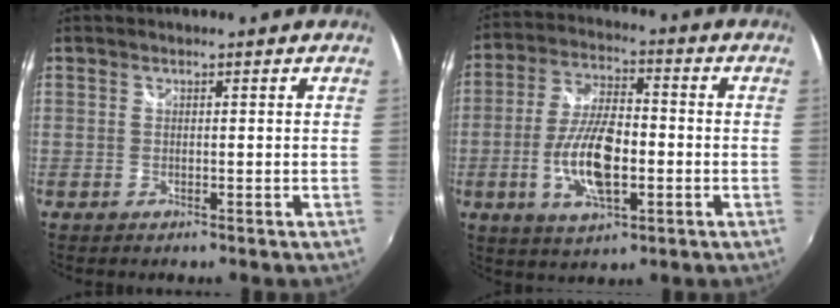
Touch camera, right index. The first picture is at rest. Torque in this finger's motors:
{"motor_torque": [0.40, -0.09, 0.32, 0.08]}